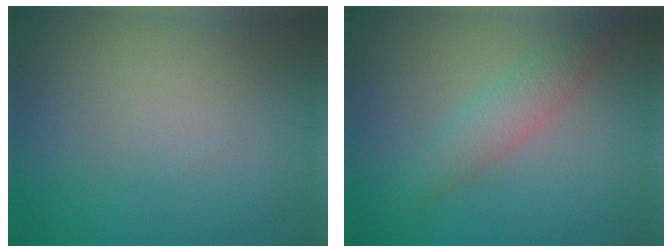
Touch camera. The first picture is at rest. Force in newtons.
{"total": 2.8, "press": 2.8, "slide": 0.1}